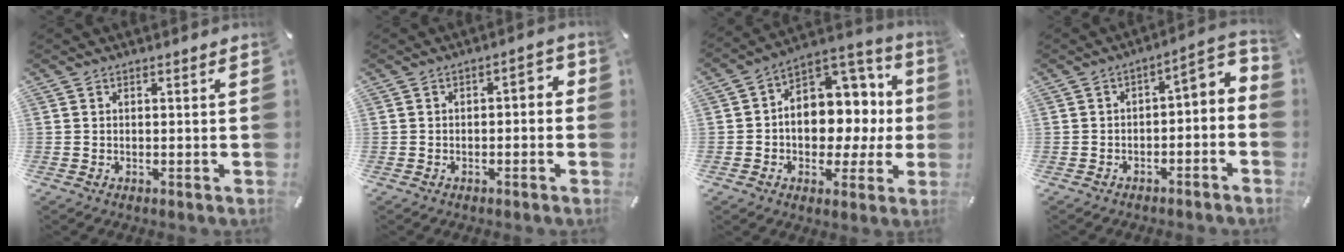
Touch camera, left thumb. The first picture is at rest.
{"total": 3.4, "force": [-1.9, 1.7, 2.2], "torque": [-0.038, 0.018, -0.039]}
{"total": 10.8, "force": [-0.1, 9.3, 5.5], "torque": [-0.061, -0.017, 0.008]}
{"total": 4.7, "force": [-1.6, 2.7, 3.4], "torque": [-0.038, -0.004, -0.040]}